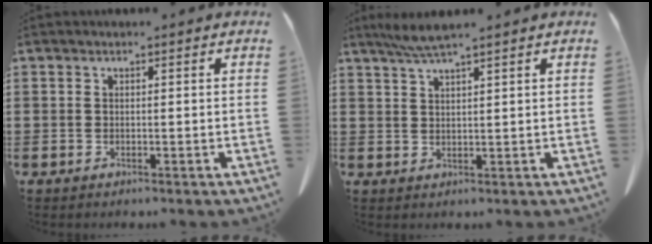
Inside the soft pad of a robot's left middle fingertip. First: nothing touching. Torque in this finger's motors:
{"motor_torque": [0.09, 0.08, 0.08, 0.05]}